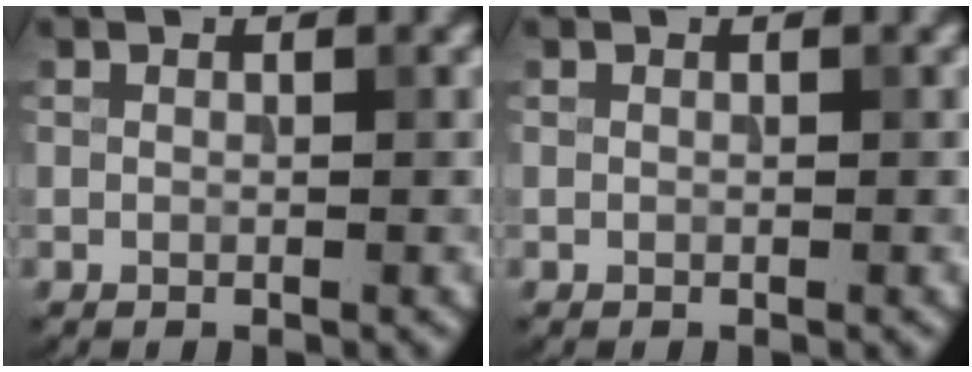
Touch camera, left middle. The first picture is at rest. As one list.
[{"total": 0.0}]